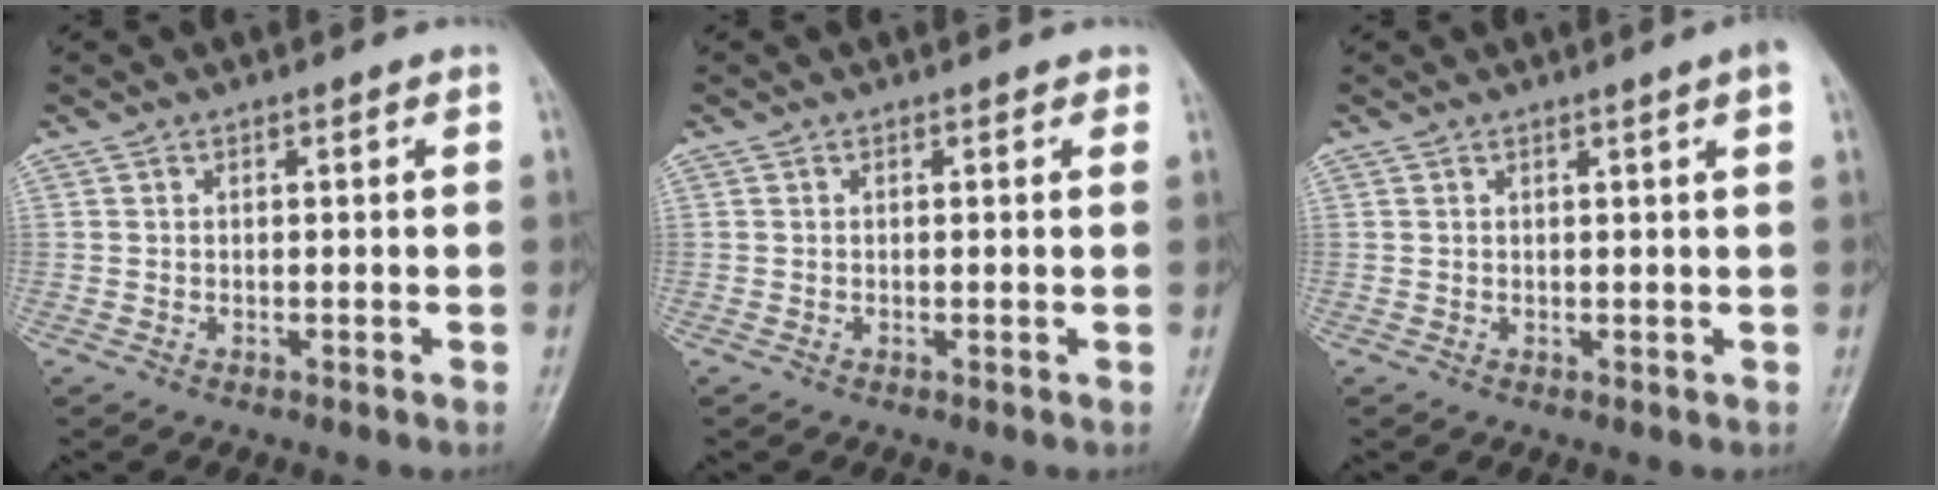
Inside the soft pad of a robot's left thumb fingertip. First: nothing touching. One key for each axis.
{"total": 0.7, "fx": 0.4, "fy": 0.3, "fz": 0.4, "tx": -0.004, "ty": -0.002, "tz": 0.000}
{"total": 2.1, "fx": 1.0, "fy": -0.4, "fz": 1.9, "tx": -0.026, "ty": -0.002, "tz": 0.015}